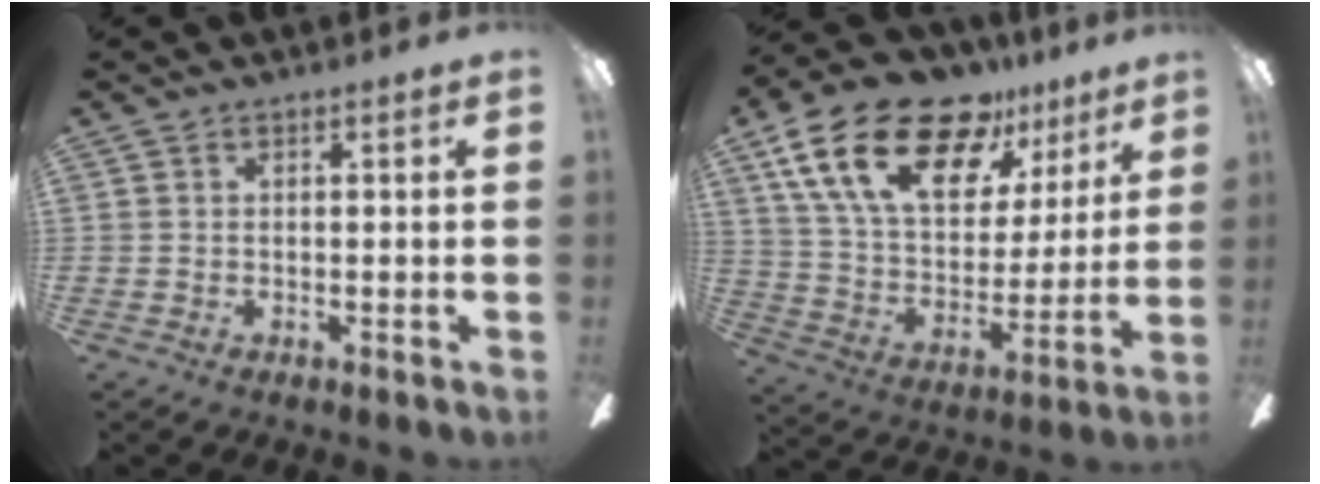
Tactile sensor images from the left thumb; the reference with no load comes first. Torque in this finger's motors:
{"motor_torque": [0.50, 0.61, 1.63, -1.14, 0.47]}